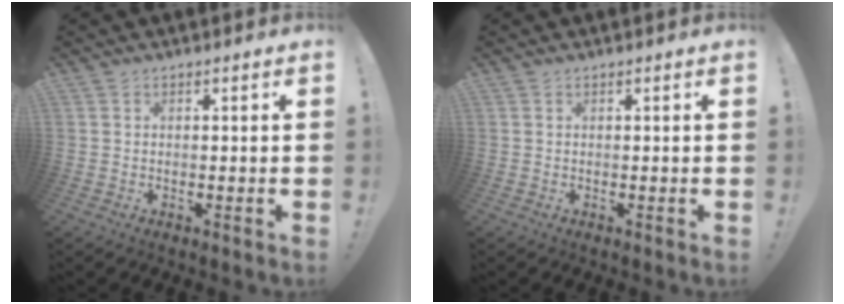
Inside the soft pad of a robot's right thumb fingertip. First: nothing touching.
{"total": 0.0}